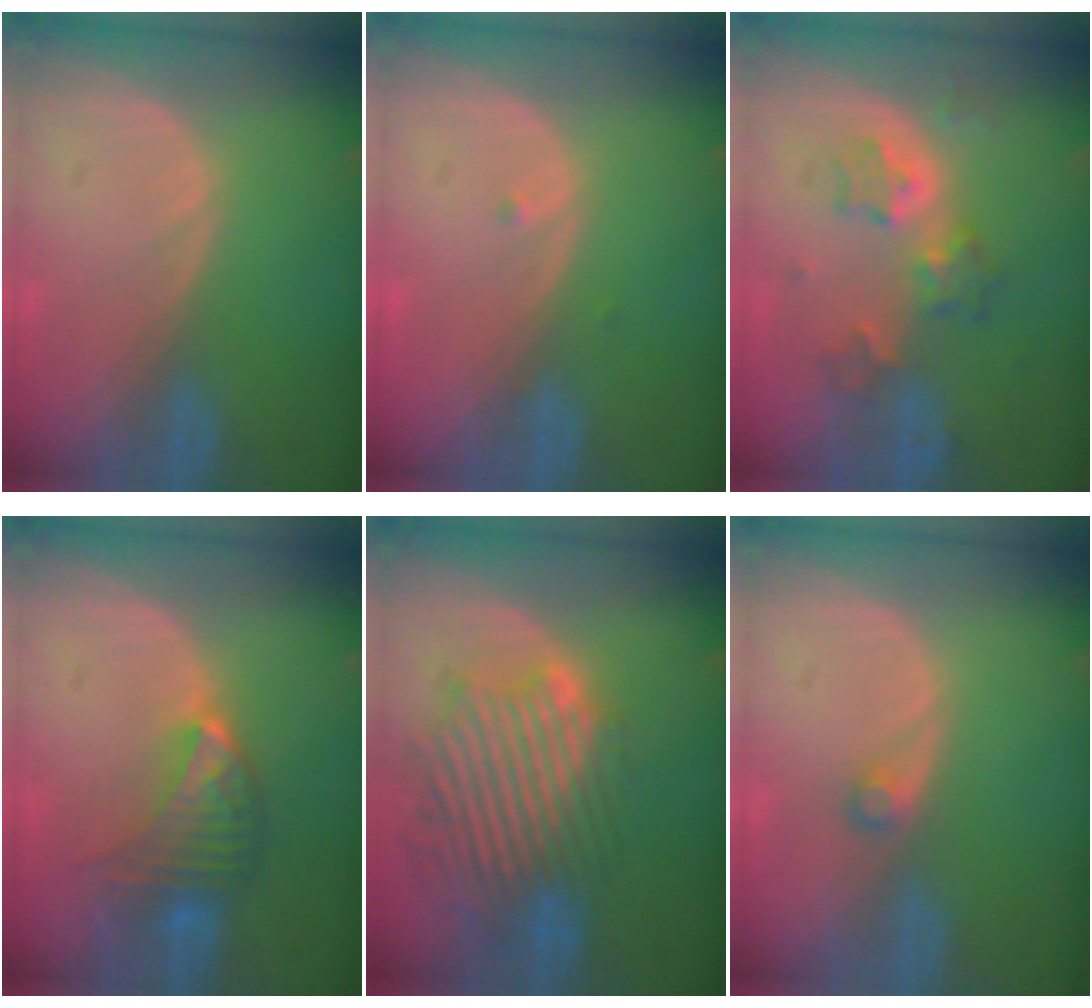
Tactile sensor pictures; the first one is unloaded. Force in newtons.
{"total": 0.6, "press": 0.5, "slide": 0.3}
{"total": 5.4, "press": 5.4, "slide": 0.5}
{"total": 7.0, "press": 6.7, "slide": 1.9}
{"total": 11.7, "press": 10.7, "slide": 5.0}
{"total": 1.3, "press": 1.2, "slide": 0.3}